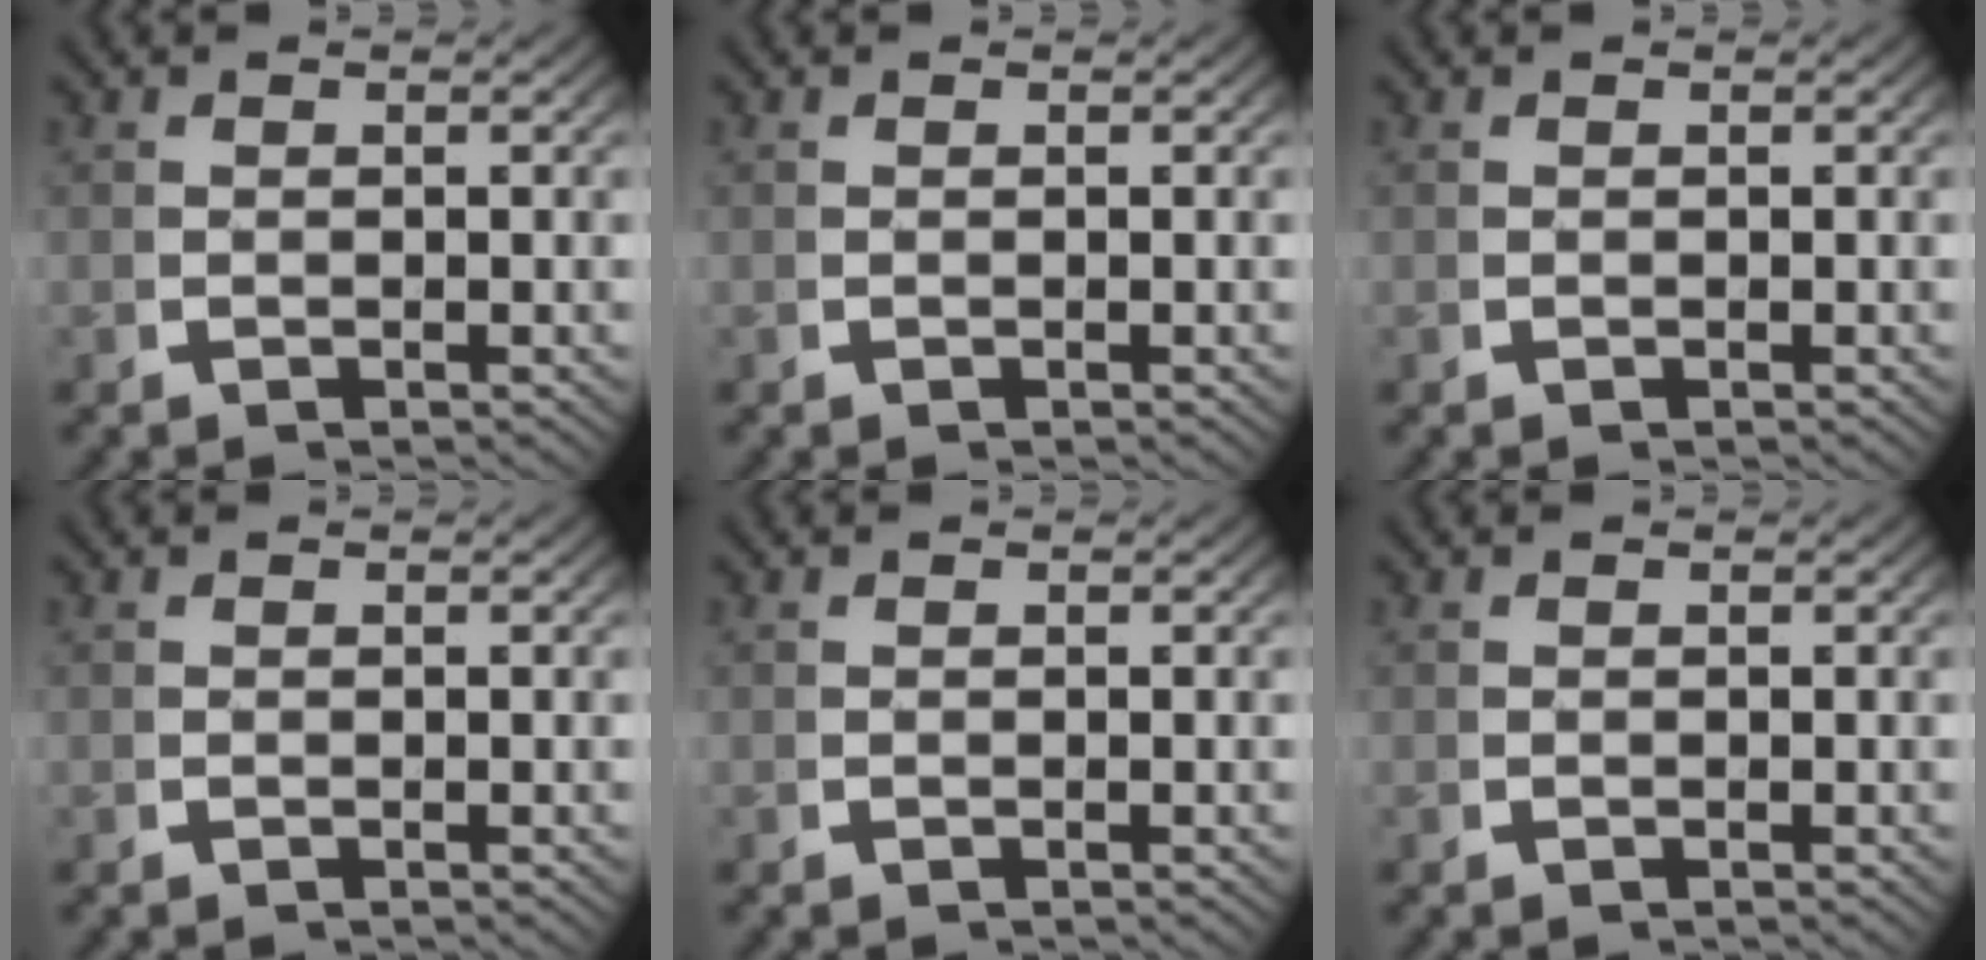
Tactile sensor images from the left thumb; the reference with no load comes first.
{"total": 0.0}
{"total": 0.0}
{"total": 0.0}
{"total": 0.0}
{"total": 0.0}